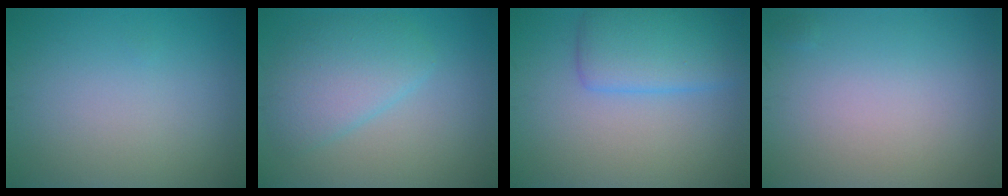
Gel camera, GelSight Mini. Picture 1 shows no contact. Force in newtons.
{"total": 4.4, "press": 4.4, "slide": 0.2}
{"total": 4.6, "press": 4.6, "slide": 0.2}
{"total": 0.0}